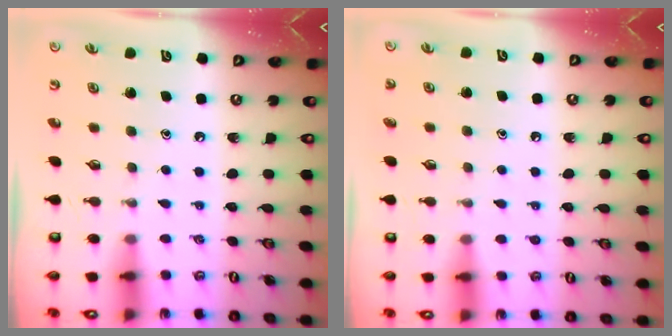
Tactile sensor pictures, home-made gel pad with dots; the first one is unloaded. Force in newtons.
{"total": 2.5, "press": 2.4, "slide": 0.3}